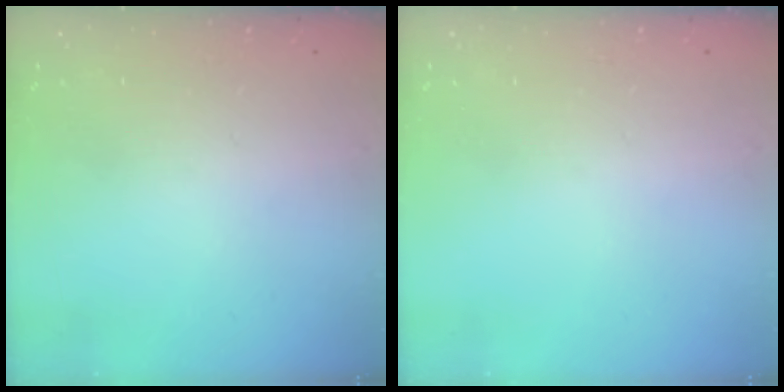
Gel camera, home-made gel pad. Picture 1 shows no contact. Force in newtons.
{"total": 0.0}